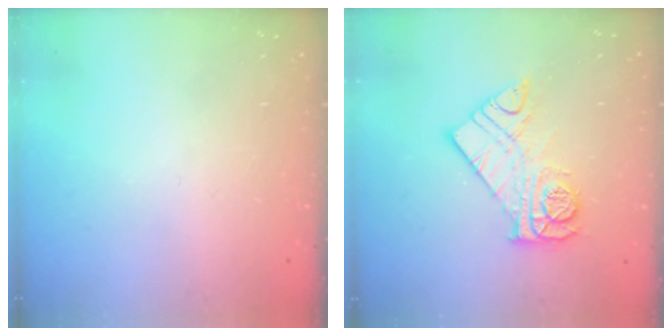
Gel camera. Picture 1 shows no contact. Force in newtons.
{"total": 11.4, "press": 11.4, "slide": 1.0}